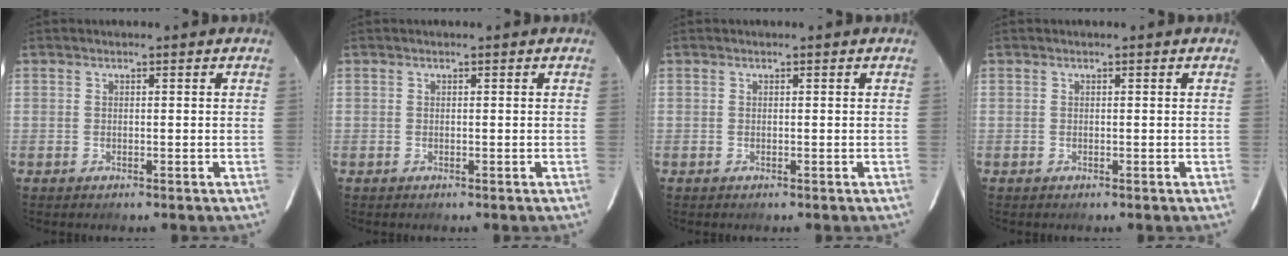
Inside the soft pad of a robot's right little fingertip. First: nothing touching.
{"total": 0.0}
{"total": 0.0}
{"total": 0.0}